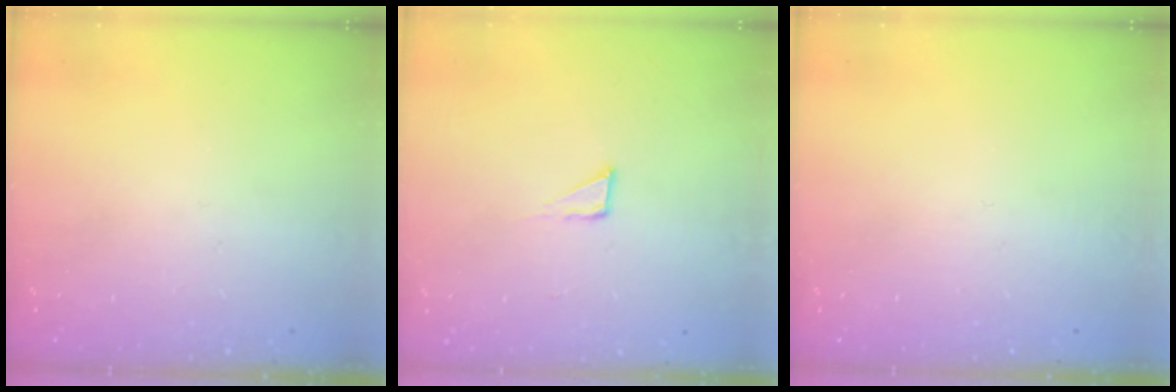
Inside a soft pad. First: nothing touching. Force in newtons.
{"total": 2.6, "press": 2.6, "slide": 0.1}
{"total": 0.0}